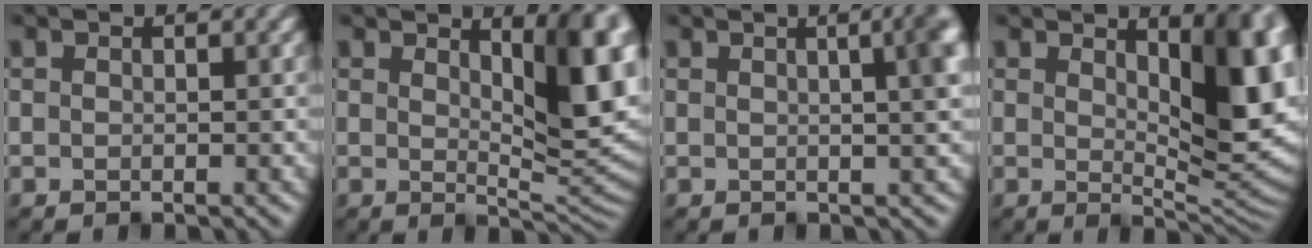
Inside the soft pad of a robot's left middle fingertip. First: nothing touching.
{"total": 10.1, "force": [3.7, 3.4, 8.7], "torque": [-0.096, 0.004, 0.054]}
{"total": 7.8, "force": [2.6, 3.6, 6.5], "torque": [-0.021, 0.045, 0.002]}
{"total": 11.1, "force": [3.6, 4.2, 9.6], "torque": [-0.103, 0.006, 0.052]}